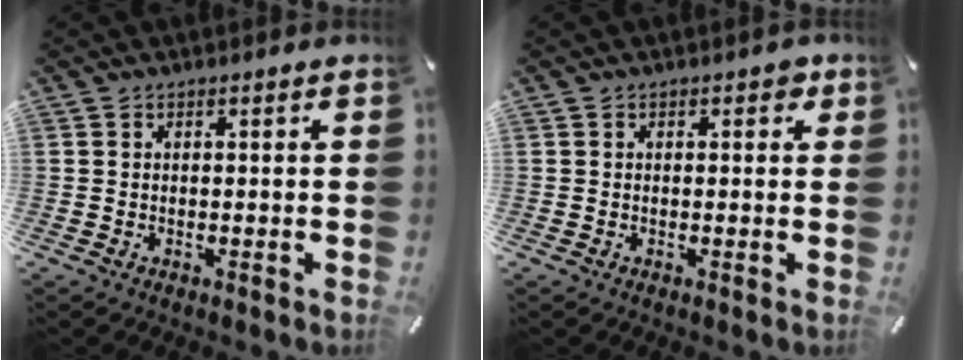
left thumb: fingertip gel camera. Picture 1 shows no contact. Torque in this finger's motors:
{"motor_torque": [0.18, 0.36, 0.02, -0.17, 0.01]}